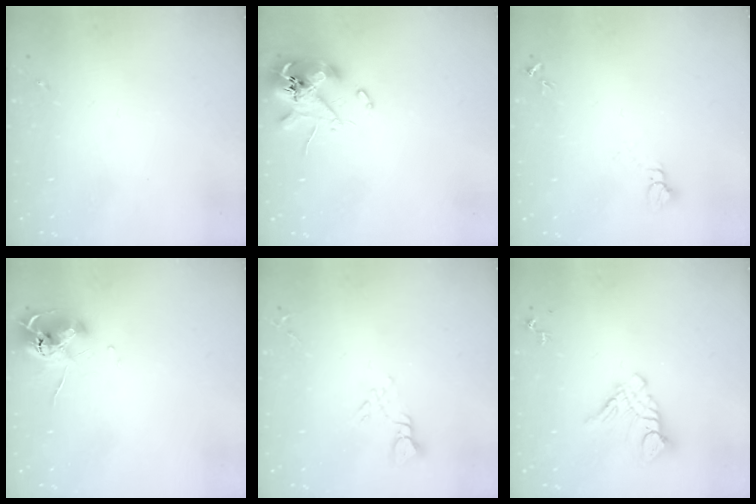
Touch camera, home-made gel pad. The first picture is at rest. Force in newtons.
{"total": 11.5, "press": 11.3, "slide": 1.8}
{"total": 4.5, "press": 4.4, "slide": 0.2}
{"total": 11.6, "press": 11.5, "slide": 1.4}
{"total": 4.4, "press": 4.4, "slide": 0.3}
{"total": 10.4, "press": 10.3, "slide": 0.7}